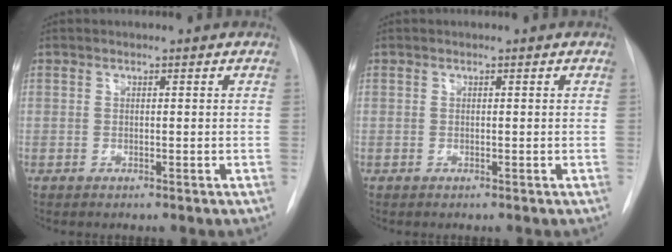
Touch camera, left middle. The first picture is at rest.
{"total": 0.0}